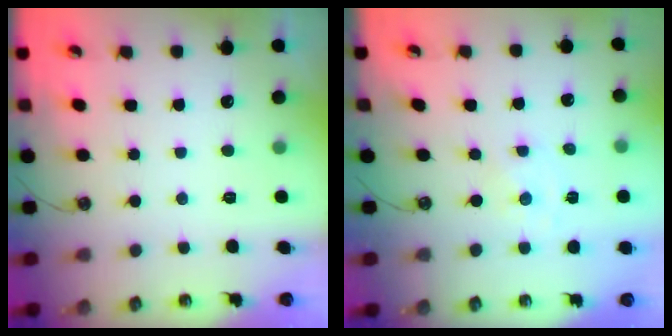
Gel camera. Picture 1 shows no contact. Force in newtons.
{"total": 0.0}